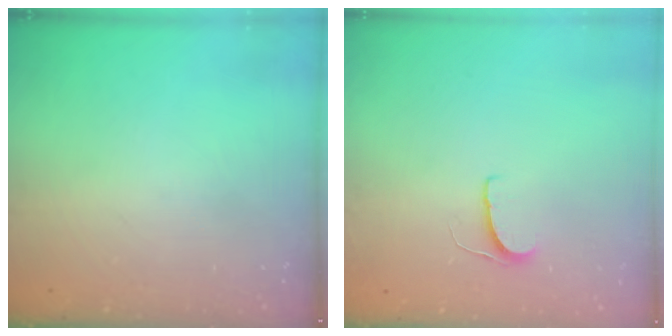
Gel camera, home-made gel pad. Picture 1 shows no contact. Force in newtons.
{"total": 5.4, "press": 5.4, "slide": 0.4}